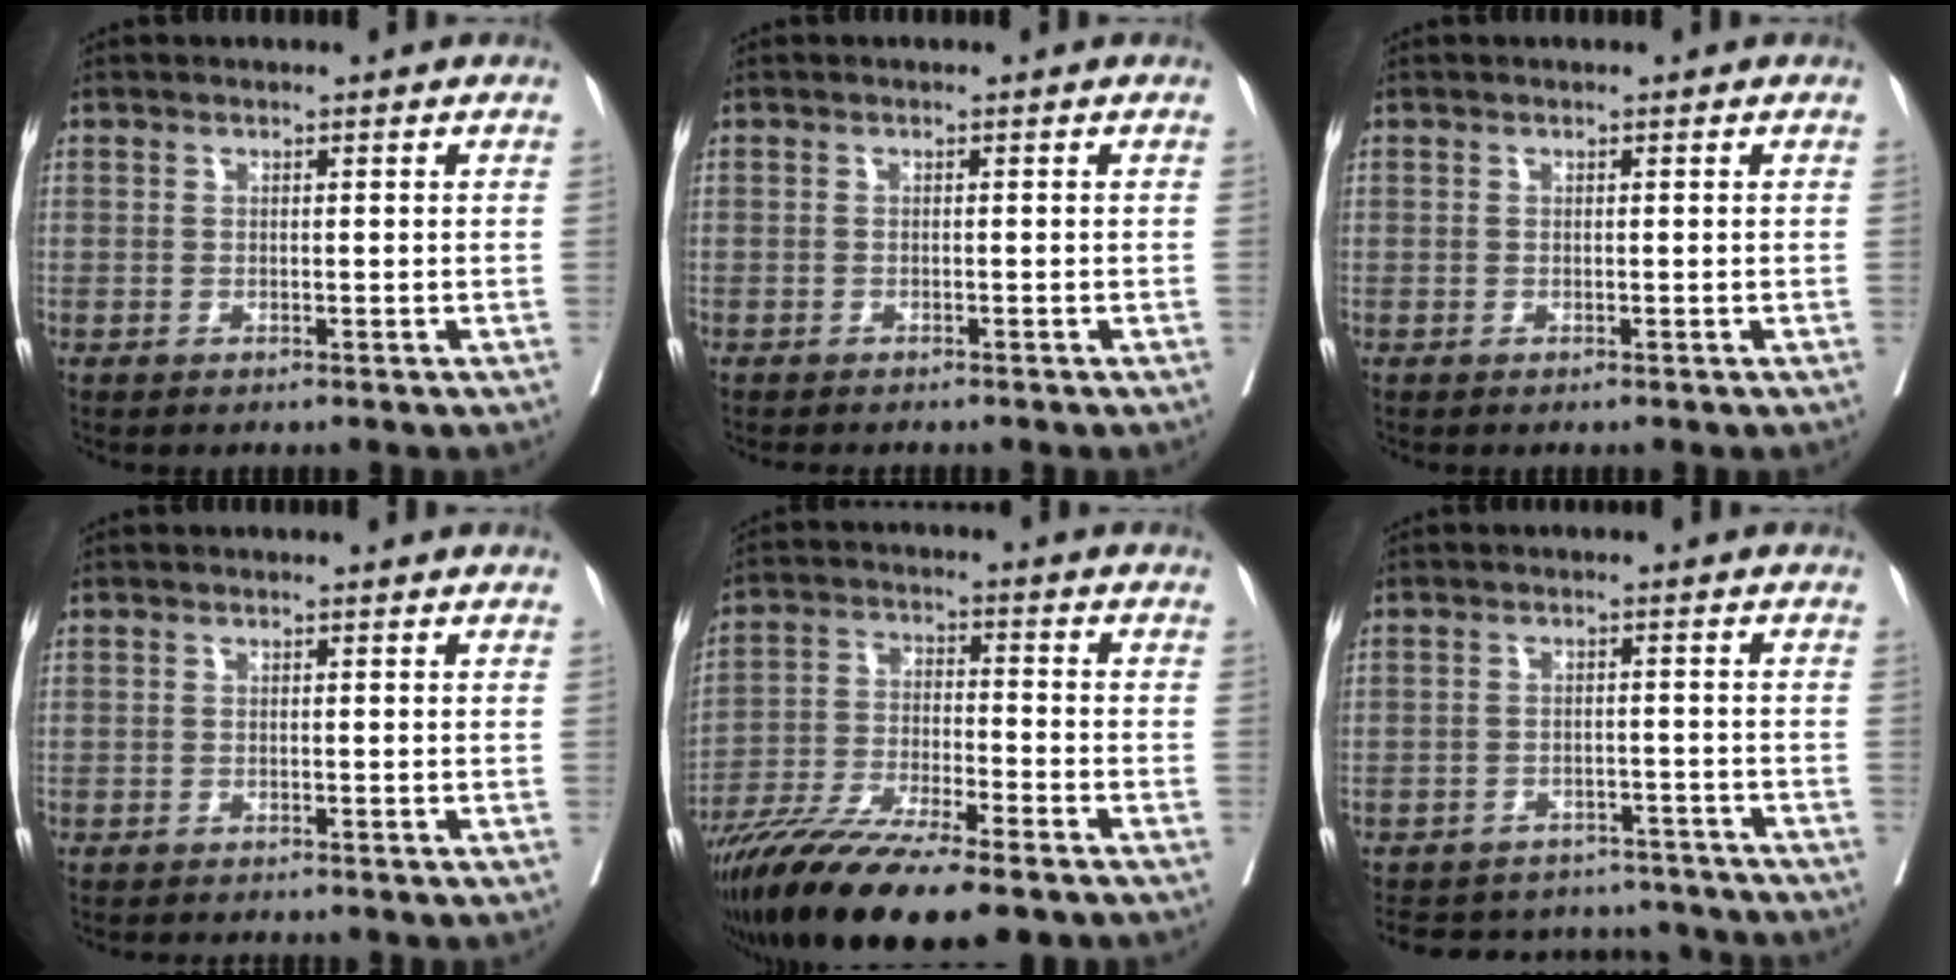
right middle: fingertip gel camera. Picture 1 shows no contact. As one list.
[{"total": 2.7, "force": [-2.5, 0.5, 1.1], "torque": [-0.020, -0.006, -0.031]}, {"total": 0.0}, {"total": 1.9, "force": [-1.8, 0.1, 0.4], "torque": [-0.008, -0.004, -0.025]}, {"total": 16.3, "force": [-12.2, 2.2, 10.6], "torque": [-0.203, -0.039, -0.212]}, {"total": 14.1, "force": [-12.8, 5.2, 2.5], "torque": [-0.045, 0.027, -0.155]}]